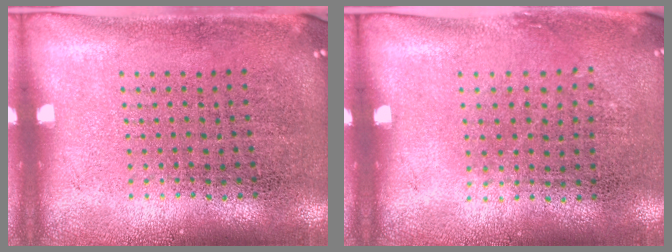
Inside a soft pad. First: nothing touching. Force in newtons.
{"total": 0.8, "press": 0.6, "slide": 0.5}